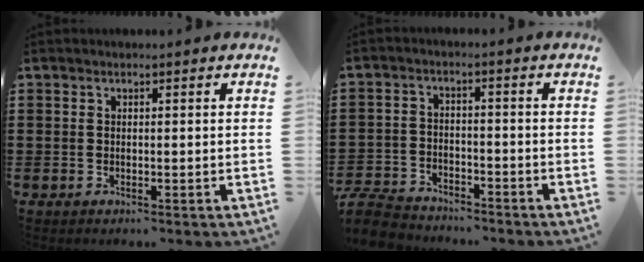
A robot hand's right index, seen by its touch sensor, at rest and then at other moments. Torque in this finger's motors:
{"motor_torque": [-1.41, 0.73, -1.06, -0.21]}